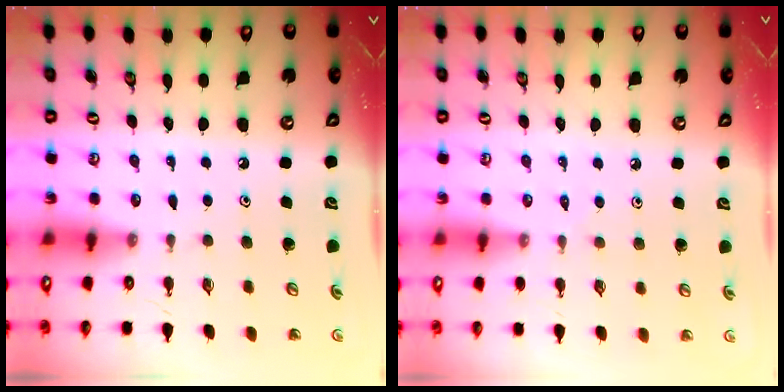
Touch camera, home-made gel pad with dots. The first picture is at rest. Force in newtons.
{"total": 2.5, "press": 2.5, "slide": 0.4}